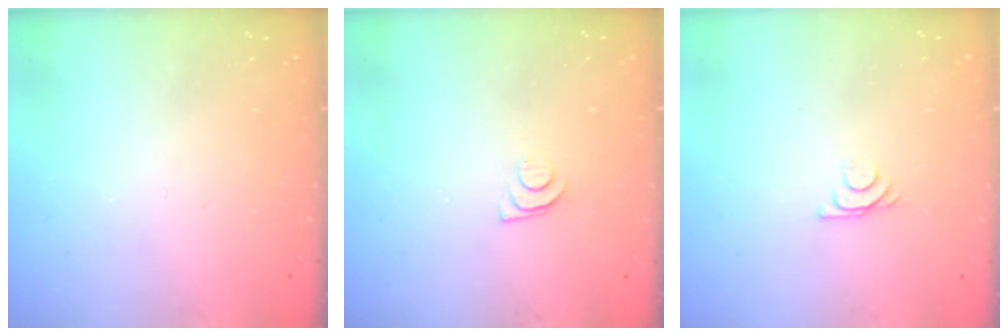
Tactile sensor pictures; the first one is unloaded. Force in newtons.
{"total": 4.2, "press": 4.2, "slide": 0.5}
{"total": 6.2, "press": 6.2, "slide": 0.8}